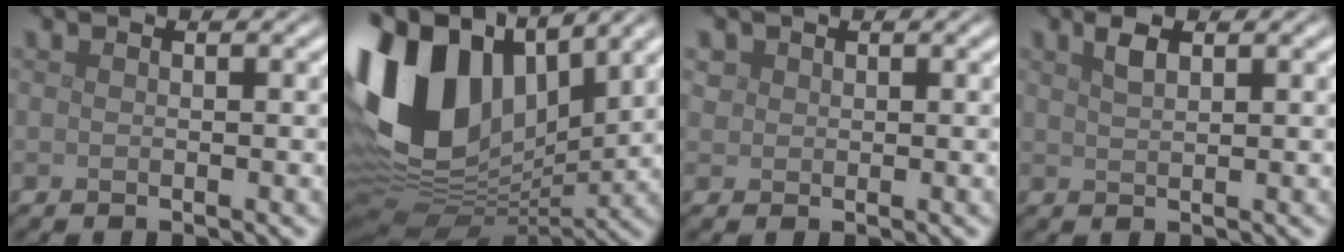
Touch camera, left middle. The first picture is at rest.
{"total": 16.6, "force": [4.4, 10.5, 12.1], "torque": [-0.286, 0.028, 0.068]}
{"total": 1.1, "force": [0.4, 1.0, 0.2], "torque": [0.000, -0.001, 0.007]}
{"total": 1.6, "force": [1.1, 0.6, 1.1], "torque": [-0.023, 0.005, 0.022]}